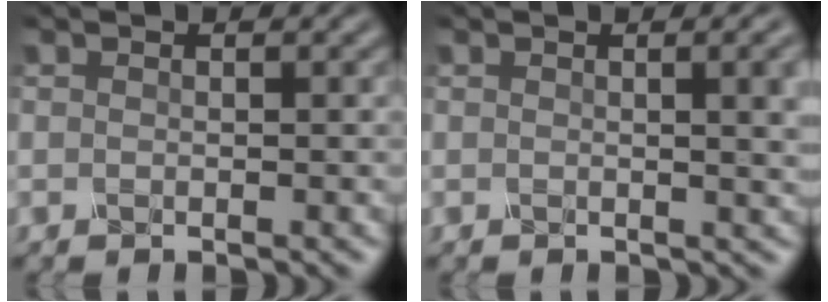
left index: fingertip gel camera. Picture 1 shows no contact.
{"total": 4.5, "force": [0.8, 1.8, 4.1], "torque": [-0.024, 0.014, 0.013]}